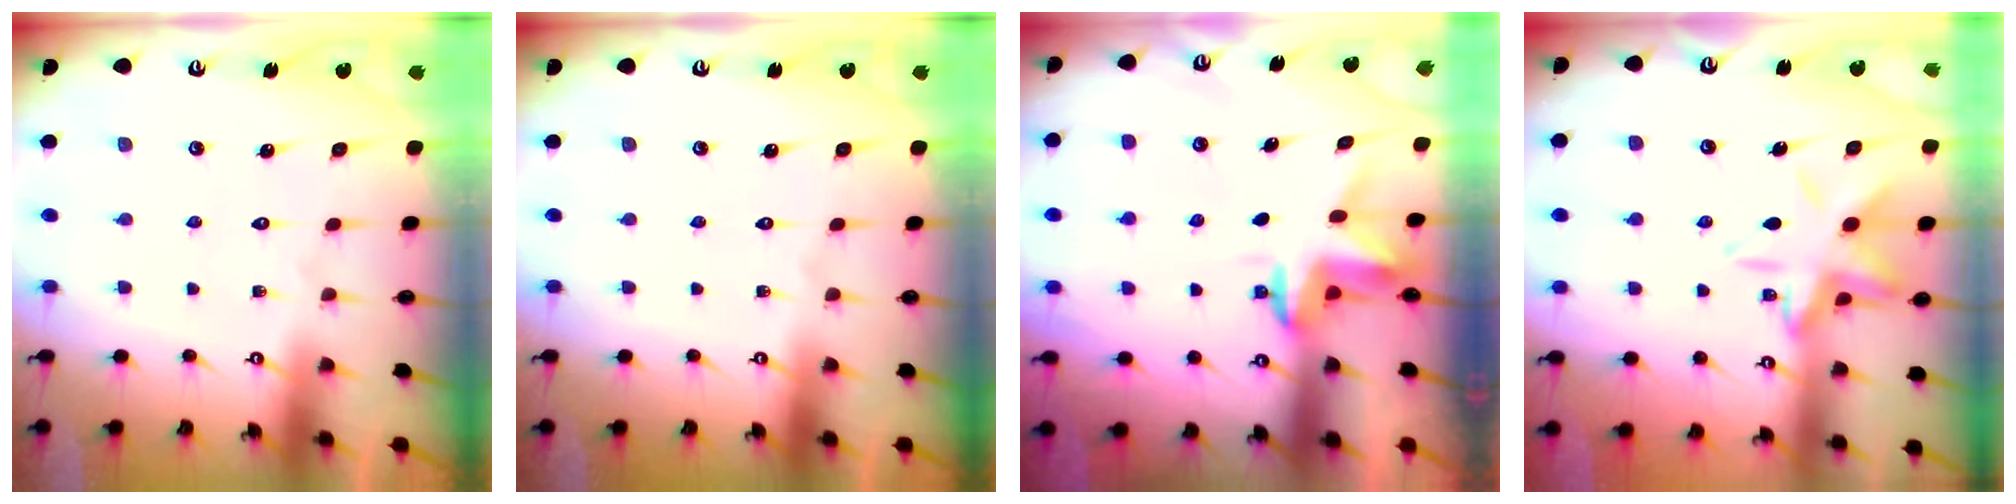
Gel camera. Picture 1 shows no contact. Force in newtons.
{"total": 0.0}
{"total": 3.6, "press": 3.6, "slide": 0.2}
{"total": 11.5, "press": 11.5, "slide": 1.1}